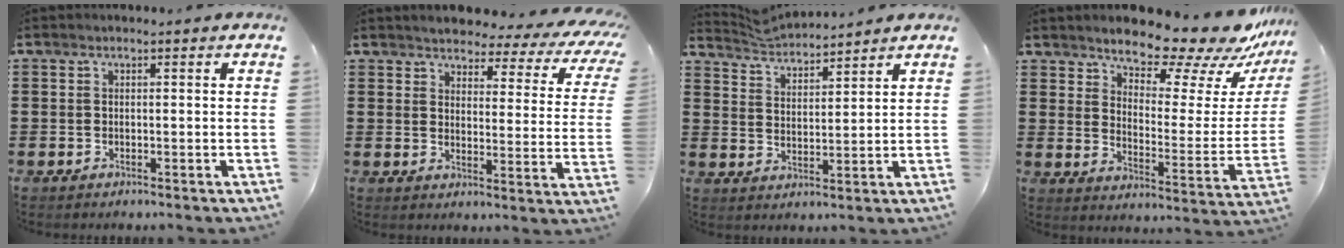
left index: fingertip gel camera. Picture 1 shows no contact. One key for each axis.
{"total": 3.3, "fx": 3.2, "fy": 0.5, "fz": 0.8, "tx": -0.029, "ty": -0.028, "tz": 0.048}
{"total": 3.9, "fx": 3.9, "fy": 0.0, "fz": -0.2, "tx": -0.012, "ty": -0.017, "tz": 0.071}
{"total": 10.6, "fx": 9.8, "fy": 2.2, "fz": 3.4, "tx": -0.071, "ty": -0.083, "tz": 0.167}